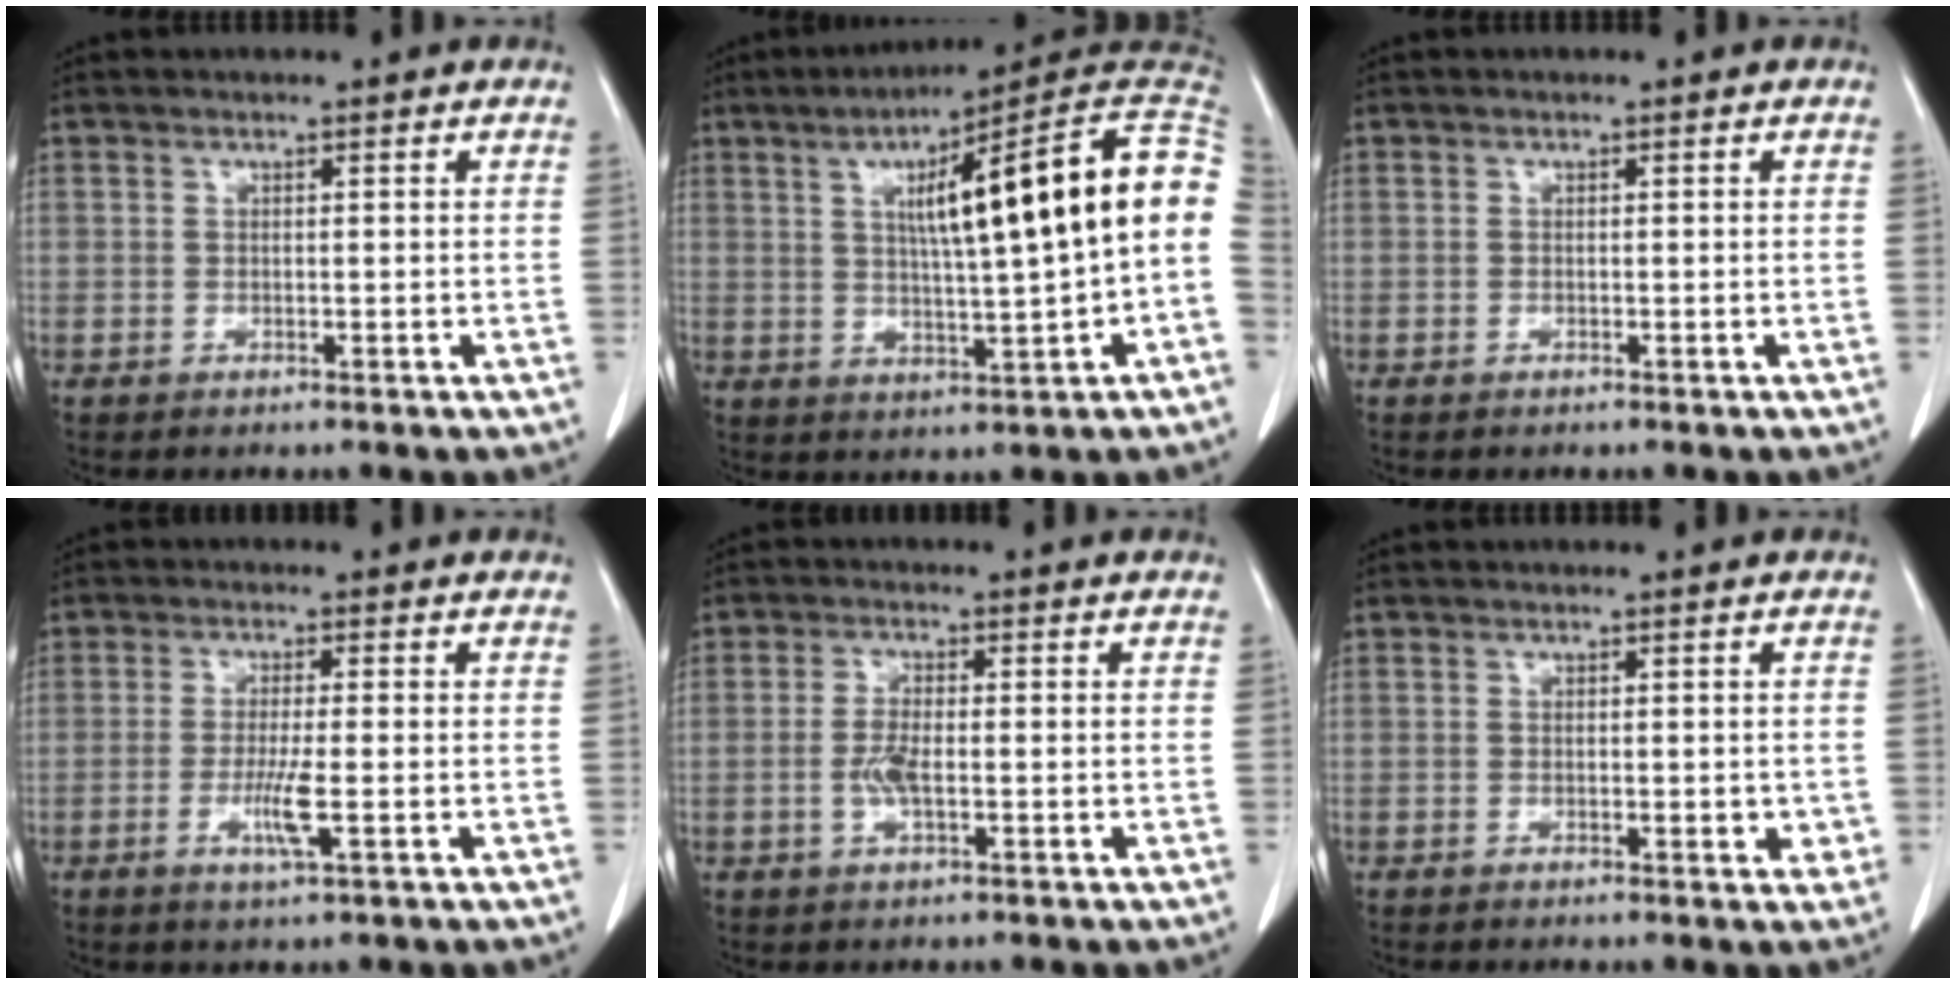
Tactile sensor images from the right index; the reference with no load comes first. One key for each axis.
{"total": 18.5, "fx": 2.8, "fy": 0.5, "fz": 18.3, "tx": -0.235, "ty": 0.036, "tz": 0.035}
{"total": 0.0}
{"total": 4.5, "fx": -1.3, "fy": 0.0, "fz": 4.3, "tx": -0.086, "ty": -0.010, "tz": -0.025}
{"total": 3.5, "fx": -0.7, "fy": 1.0, "fz": 3.2, "tx": -0.074, "ty": -0.002, "tz": -0.013}
{"total": 1.7, "fx": -0.2, "fy": 0.8, "fz": 1.5, "tx": -0.015, "ty": 0.000, "tz": 0.001}